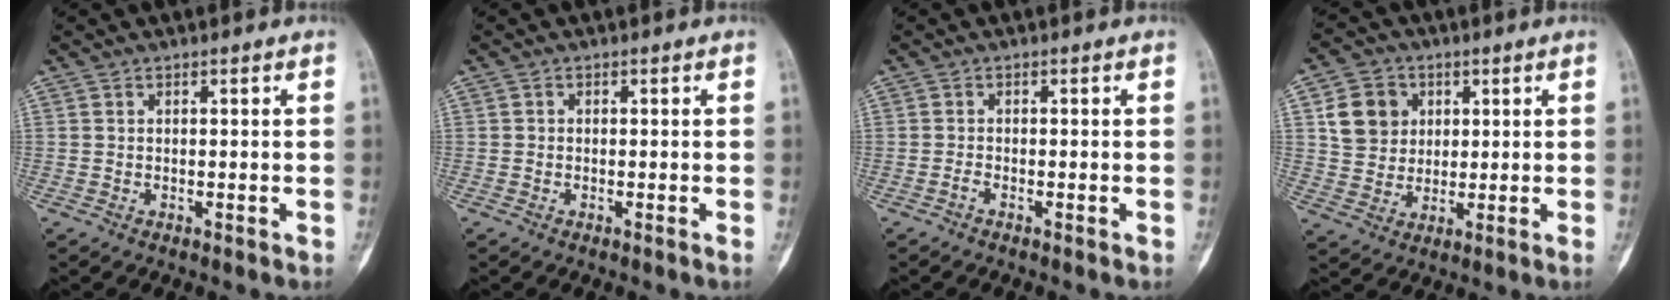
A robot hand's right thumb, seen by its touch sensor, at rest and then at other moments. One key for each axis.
{"total": 0.0}
{"total": 0.7, "fx": -0.6, "fy": 0.0, "fz": 0.3, "tx": -0.004, "ty": 0.002, "tz": -0.017}
{"total": 8.8, "fx": 2.6, "fy": 7.6, "fz": 3.5, "tx": -0.035, "ty": -0.002, "tz": 0.047}